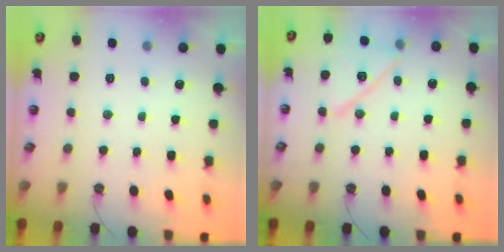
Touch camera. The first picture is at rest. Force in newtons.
{"total": 13.6, "press": 13.6, "slide": 0.2}